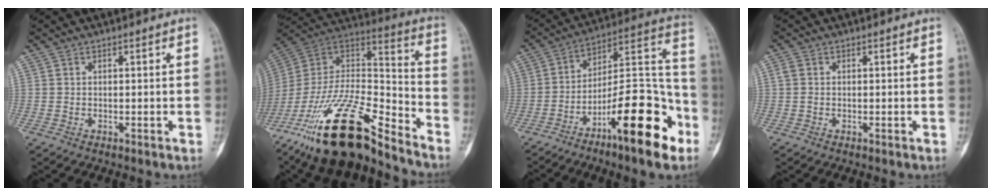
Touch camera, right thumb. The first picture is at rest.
{"total": 25.5, "force": [-18.6, 7.6, 15.7], "torque": [-0.303, 0.069, -0.335]}
{"total": 21.9, "force": [-11.3, 6.0, 17.9], "torque": [-0.268, 0.080, -0.182]}
{"total": 1.1, "force": [0.0, 0.9, 0.7], "torque": [-0.017, 0.000, -0.001]}